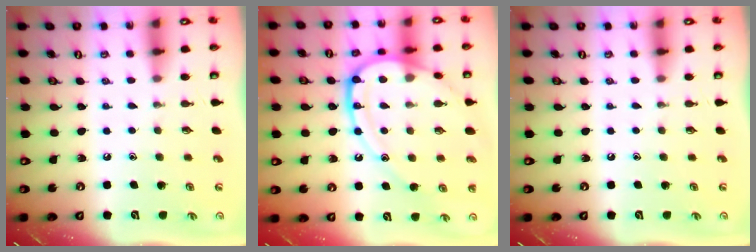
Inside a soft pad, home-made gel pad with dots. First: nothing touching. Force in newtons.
{"total": 17.5, "press": 17.4, "slide": 1.7}
{"total": 0.0}